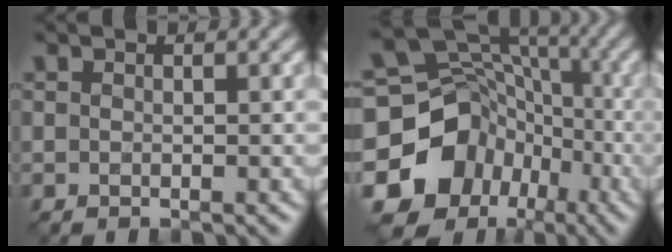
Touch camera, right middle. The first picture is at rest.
{"total": 15.3, "force": [-6.3, 12.6, 5.9], "torque": [-0.130, -0.014, -0.113]}